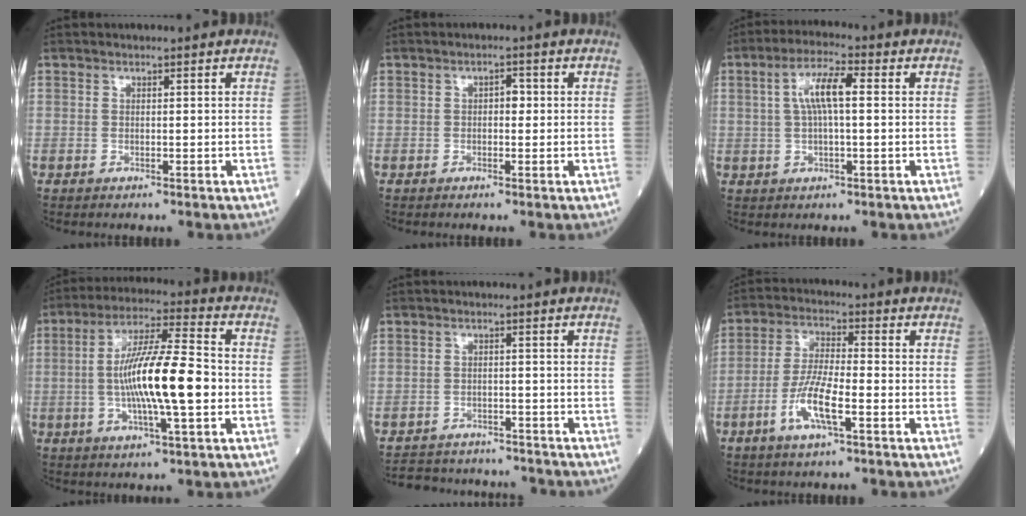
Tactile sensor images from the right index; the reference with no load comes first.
{"total": 1.7, "force": [0.1, 1.0, 1.4], "torque": [-0.016, 0.006, -0.002]}
{"total": 6.6, "force": [1.2, 1.3, 6.3], "torque": [-0.127, 0.018, 0.021]}
{"total": 14.2, "force": [-1.6, 1.6, 14.0], "torque": [-0.255, 0.004, -0.031]}
{"total": 9.6, "force": [-8.9, 3.2, 1.6], "torque": [-0.025, 0.014, -0.117]}
{"total": 8.1, "force": [-3.2, 1.4, 7.3], "torque": [-0.143, -0.003, -0.065]}